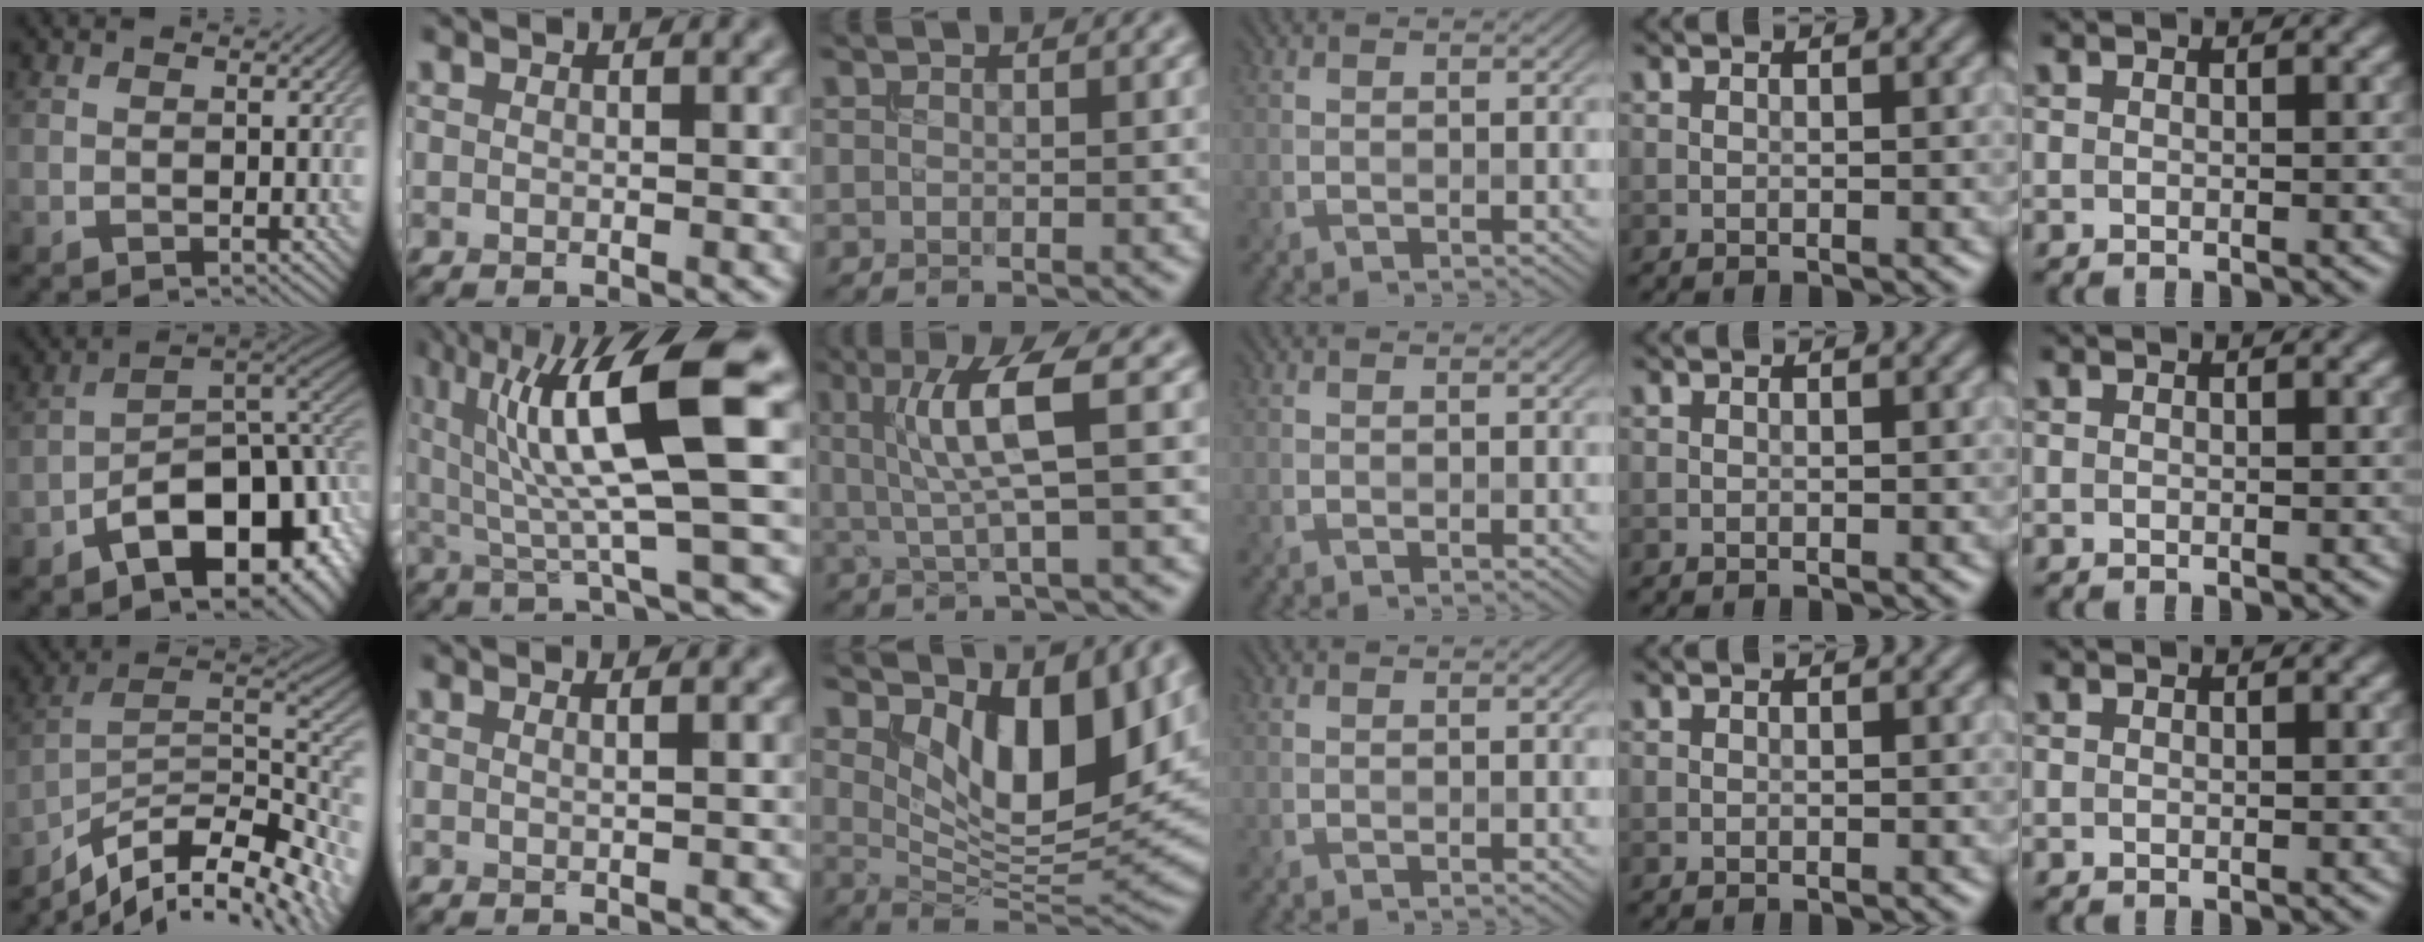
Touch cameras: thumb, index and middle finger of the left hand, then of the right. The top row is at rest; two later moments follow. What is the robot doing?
{"motion": "extract", "object": "bucket"}